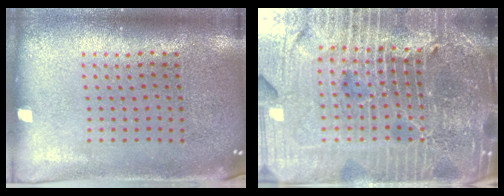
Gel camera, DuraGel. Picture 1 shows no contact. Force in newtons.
{"total": 7.3, "press": 6.3, "slide": 3.6}